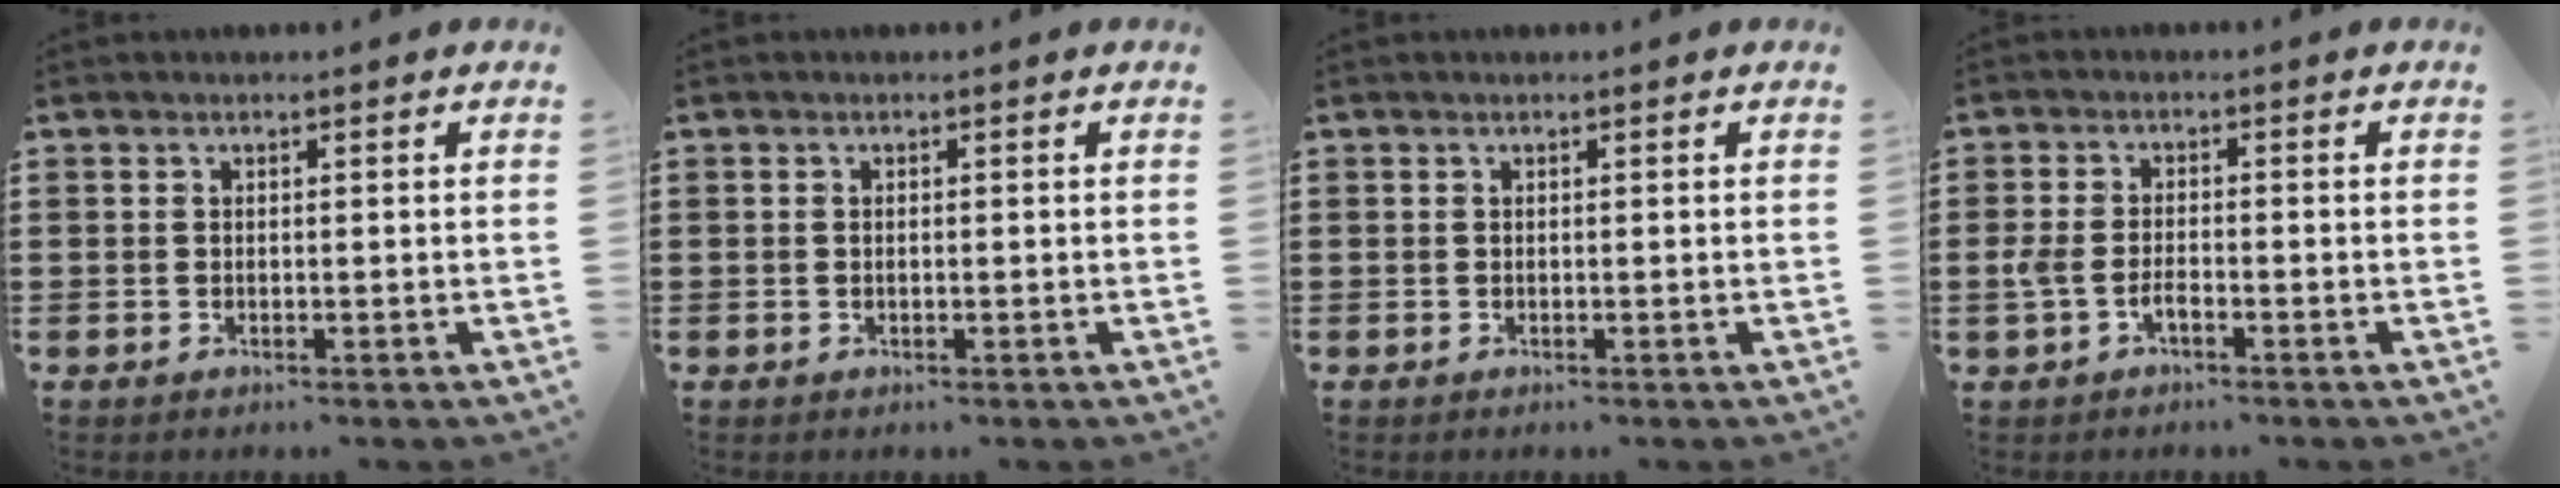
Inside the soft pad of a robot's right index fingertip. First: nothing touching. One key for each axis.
{"total": 0.5, "fx": -0.1, "fy": 0.0, "fz": 0.5, "tx": -0.013, "ty": -0.005, "tz": 0.000}
{"total": 0.0}
{"total": 2.9, "fx": -1.4, "fy": 1.0, "fz": 2.3, "tx": -0.055, "ty": -0.003, "tz": -0.029}